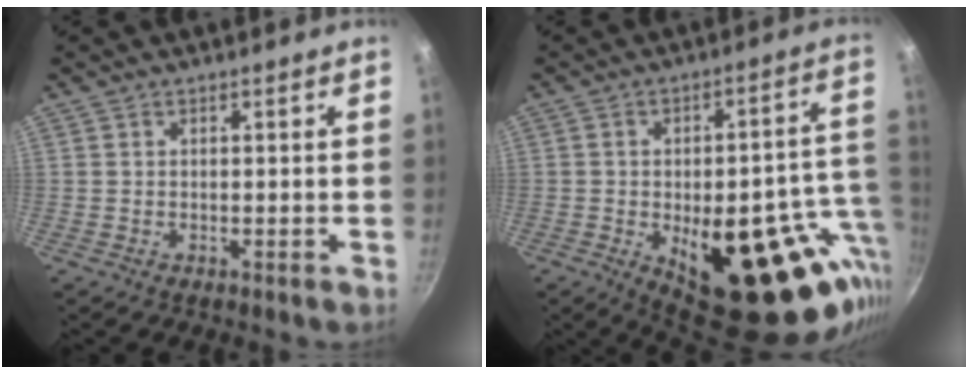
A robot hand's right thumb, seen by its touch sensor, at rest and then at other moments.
{"total": 26.5, "force": [-6.9, 12.1, 22.6], "torque": [-0.234, 0.008, -0.073]}